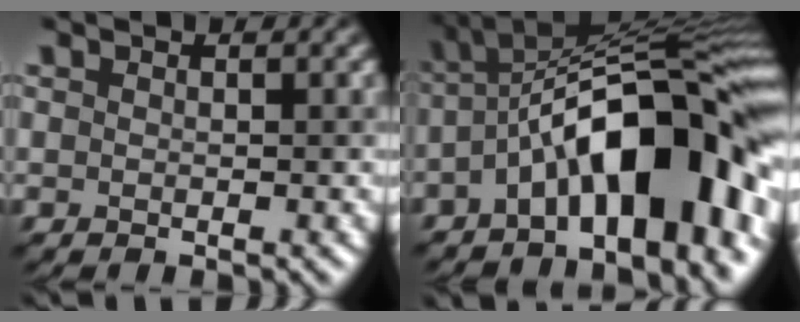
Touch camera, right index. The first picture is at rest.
{"total": 12.8, "force": [-3.8, 4.6, 11.3], "torque": [-0.160, 0.016, -0.062]}